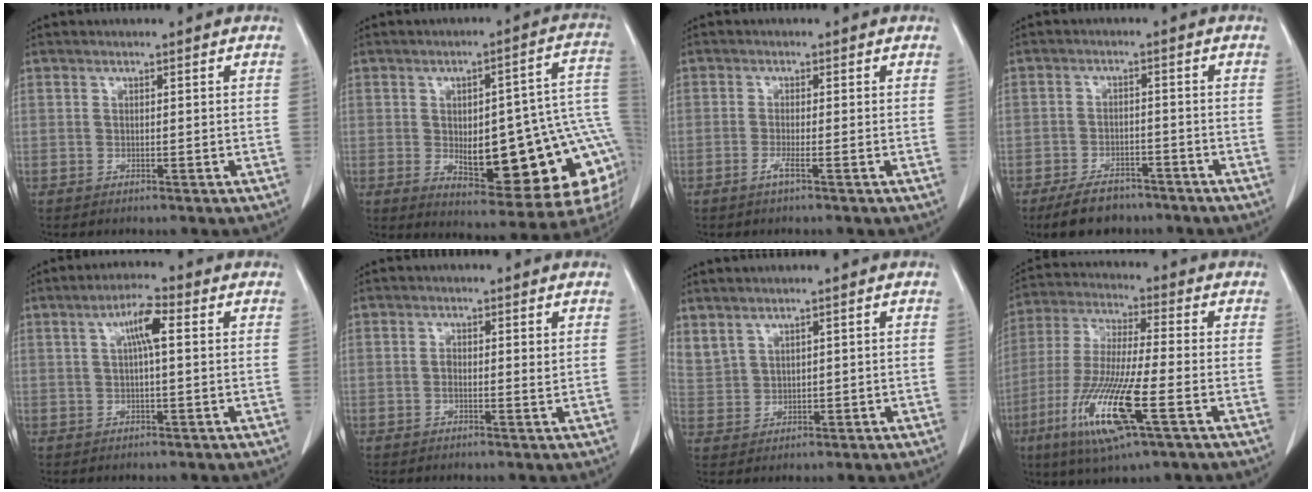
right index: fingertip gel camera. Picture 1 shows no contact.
{"total": 22.1, "force": [-2.5, 6.1, 21.1], "torque": [-0.208, 0.023, -0.010]}
{"total": 1.7, "force": [-0.9, -0.2, 1.4], "torque": [-0.027, -0.002, -0.020]}
{"total": 6.7, "force": [-5.3, 3.1, 2.7], "torque": [-0.052, -0.002, -0.085]}
{"total": 4.8, "force": [1.2, 0.6, 4.6], "torque": [-0.085, 0.012, 0.020]}
{"total": 2.1, "force": [0.2, 0.7, 1.9], "torque": [-0.037, -0.001, 0.001]}
{"total": 5.0, "force": [3.2, 3.1, 2.3], "torque": [-0.064, 0.008, 0.084]}
{"total": 15.3, "force": [-5.9, 1.3, 14.1], "torque": [-0.293, -0.028, -0.109]}